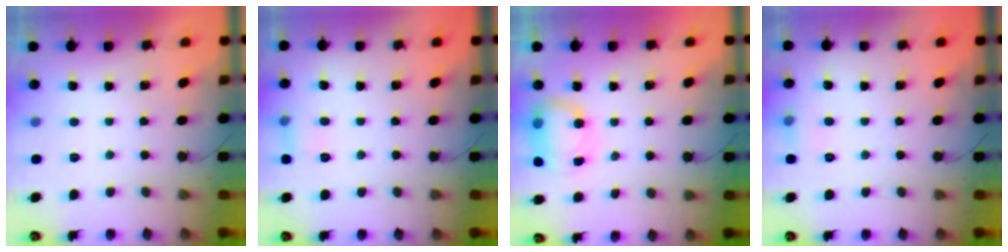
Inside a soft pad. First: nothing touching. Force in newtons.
{"total": 5.4, "press": 5.1, "slide": 1.6}
{"total": 8.4, "press": 8.4, "slide": 0.8}
{"total": 5.3, "press": 5.1, "slide": 1.5}